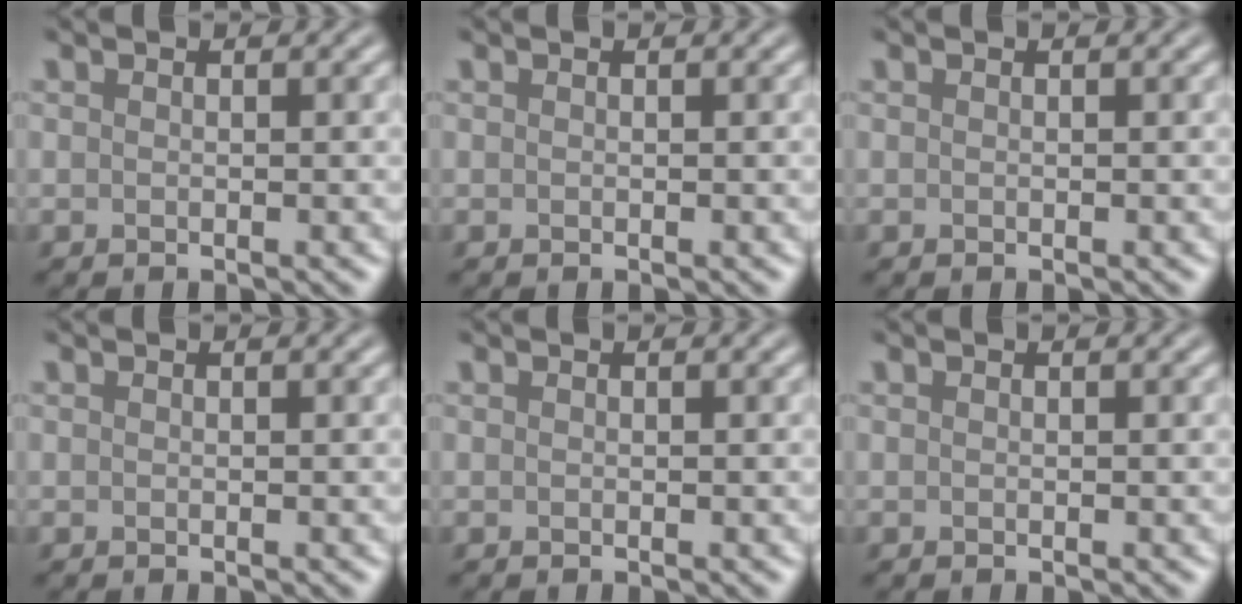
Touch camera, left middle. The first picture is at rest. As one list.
[{"total": 0.0}, {"total": 0.0}, {"total": 0.0}, {"total": 0.0}, {"total": 0.0}]